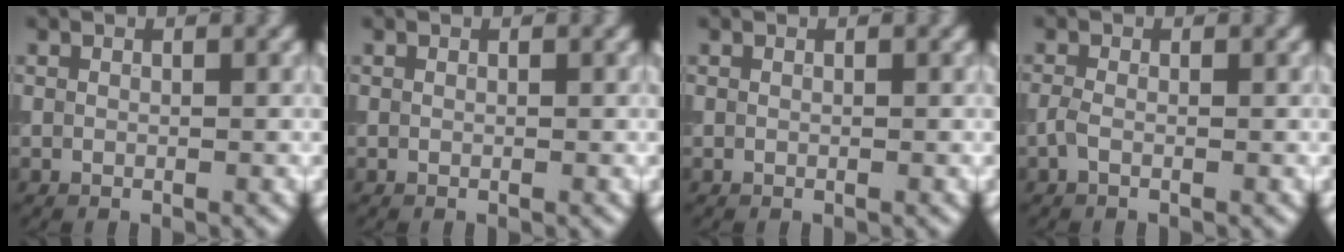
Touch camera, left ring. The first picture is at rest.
{"total": 0.0}
{"total": 0.0}
{"total": 1.1, "force": [-0.4, 0.4, 0.9], "torque": [-0.023, -0.001, -0.012]}